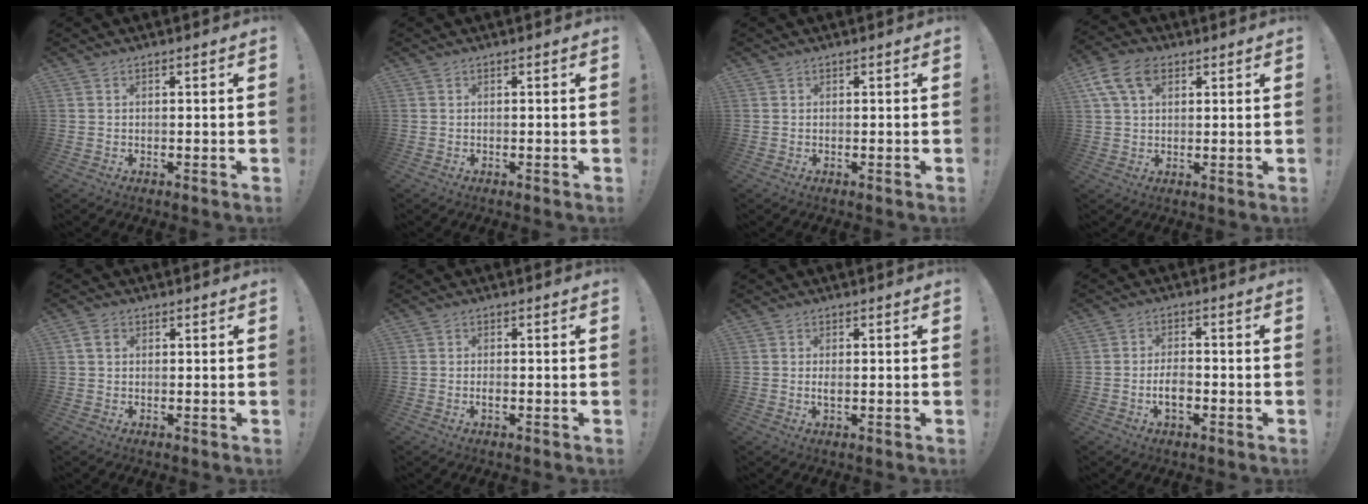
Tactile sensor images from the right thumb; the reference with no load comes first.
{"total": 0.0}
{"total": 0.0}
{"total": 10.6, "force": [4.6, 6.6, 6.9], "torque": [-0.119, -0.004, 0.087]}
{"total": 3.0, "force": [1.1, 2.2, 1.6], "torque": [-0.027, 0.004, 0.020]}
{"total": 1.1, "force": [-0.5, 0.3, 0.9], "torque": [-0.009, -0.003, -0.010]}
{"total": 1.6, "force": [0.0, 0.6, 1.4], "torque": [-0.021, -0.001, -0.001]}
{"total": 5.4, "force": [-1.8, 2.9, 4.2], "torque": [-0.075, 0.005, -0.034]}